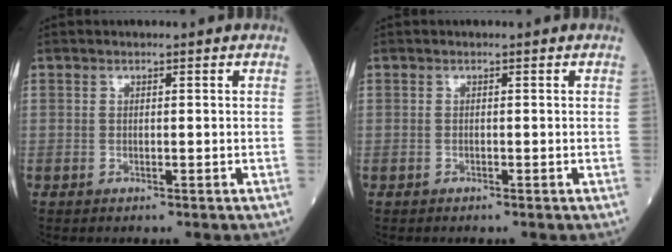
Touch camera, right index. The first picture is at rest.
{"total": 0.0}